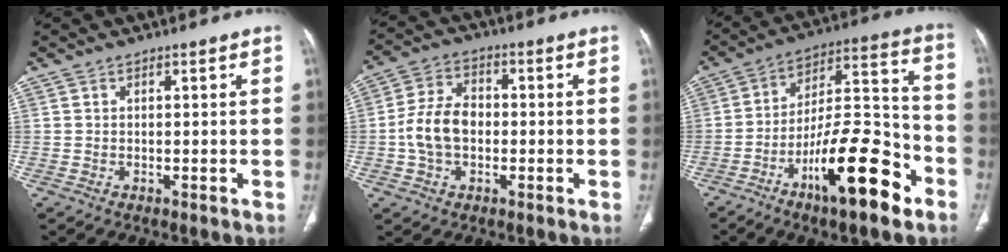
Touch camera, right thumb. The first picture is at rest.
{"total": 9.3, "force": [-1.1, 6.5, 6.5], "torque": [-0.119, 0.023, -0.026]}
{"total": 20.3, "force": [-10.5, 5.9, 16.3], "torque": [-0.267, 0.067, -0.170]}